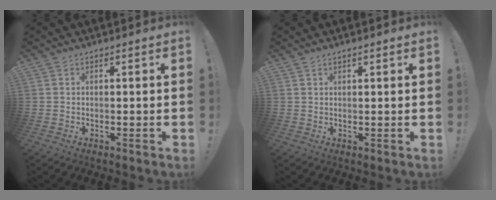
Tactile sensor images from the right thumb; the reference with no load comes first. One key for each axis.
{"total": 0.6, "fx": 0.6, "fy": -0.1, "fz": 0.2, "tx": -0.002, "ty": -0.002, "tz": 0.010}